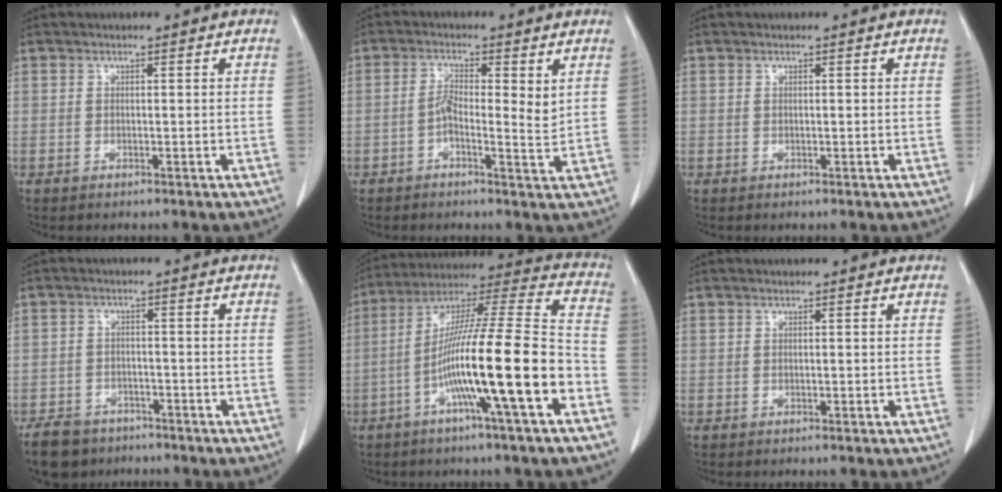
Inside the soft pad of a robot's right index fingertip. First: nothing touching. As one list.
[{"total": 4.2, "force": [0.4, 1.2, 4.0], "torque": [-0.069, 0.011, 0.005]}, {"total": 0.0}, {"total": 6.3, "force": [-4.8, 3.9, 1.4], "torque": [-0.037, 0.000, -0.079]}, {"total": 19.0, "force": [-6.6, 0.1, 17.8], "torque": [-0.308, 0.002, -0.118]}, {"total": 0.0}]